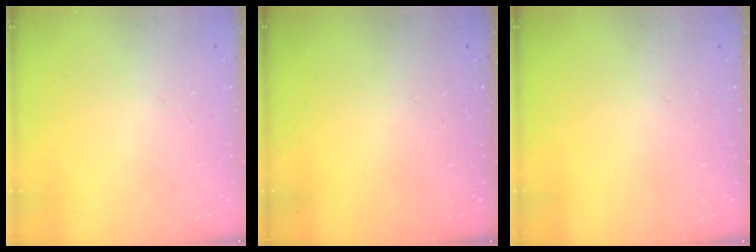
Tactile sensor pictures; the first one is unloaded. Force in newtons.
{"total": 0.0}
{"total": 0.0}